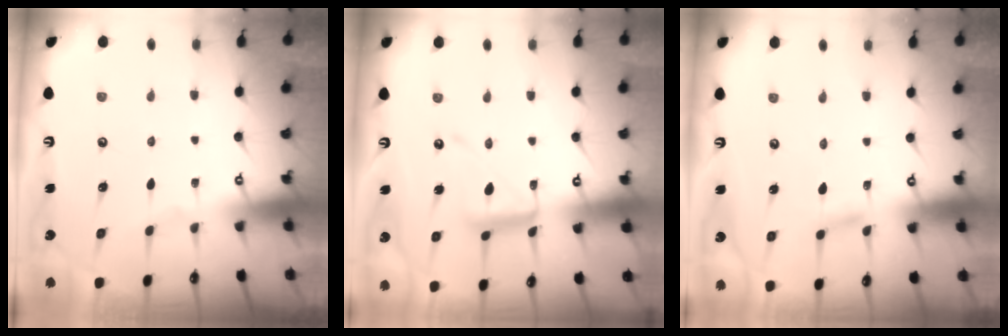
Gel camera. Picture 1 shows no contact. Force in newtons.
{"total": 12.6, "press": 12.6, "slide": 1.0}
{"total": 2.9, "press": 2.9, "slide": 0.4}